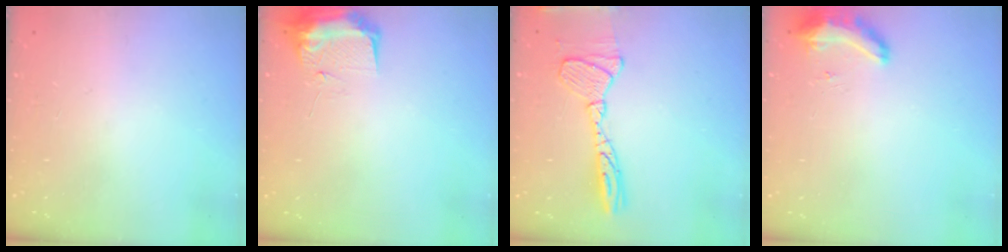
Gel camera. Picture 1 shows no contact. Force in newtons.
{"total": 9.6, "press": 9.6, "slide": 0.9}
{"total": 15.2, "press": 15.1, "slide": 1.3}
{"total": 8.6, "press": 8.4, "slide": 1.5}